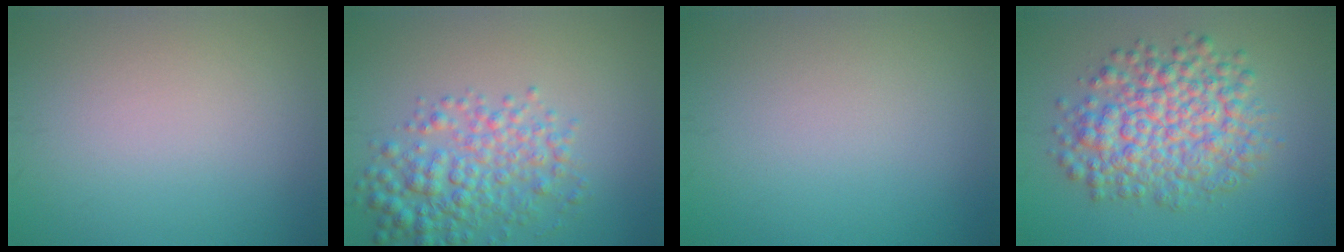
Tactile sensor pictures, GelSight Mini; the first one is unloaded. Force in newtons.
{"total": 5.0, "press": 5.0, "slide": 0.2}
{"total": 0.0}
{"total": 7.7, "press": 7.7, "slide": 0.1}